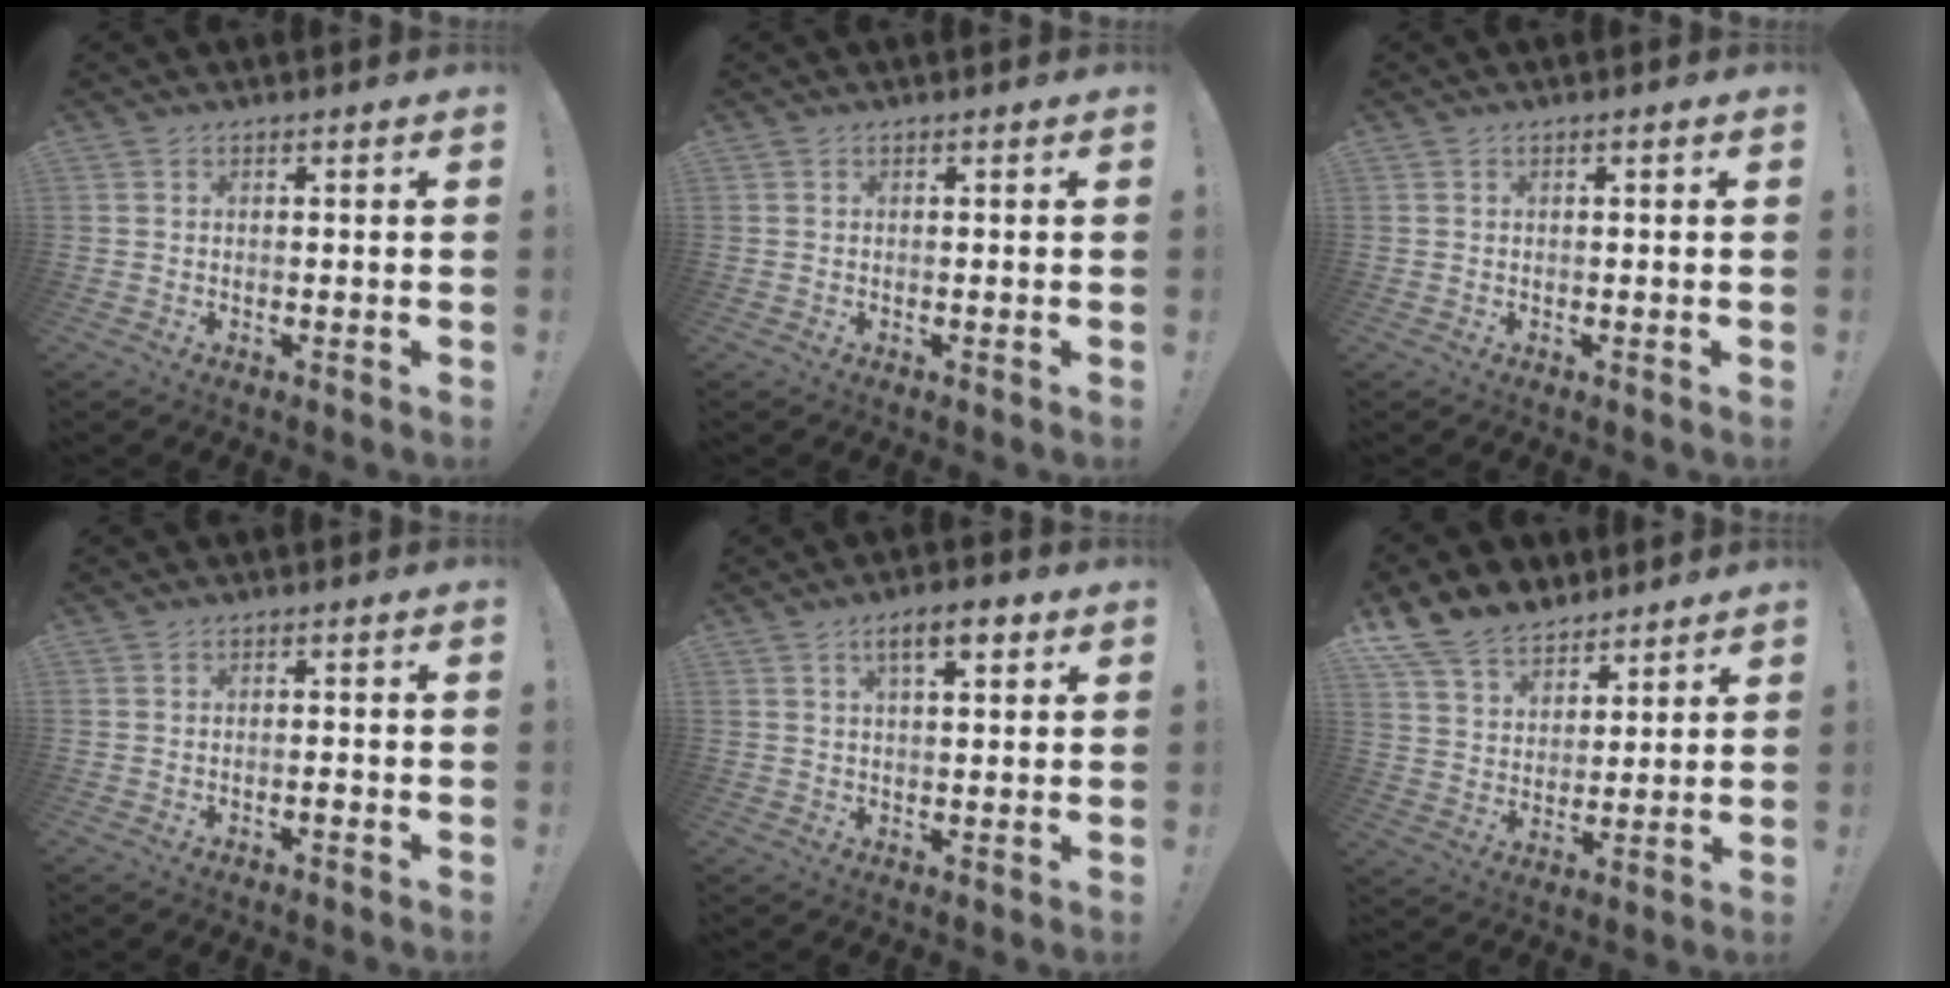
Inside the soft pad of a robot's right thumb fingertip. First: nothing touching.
{"total": 0.0}
{"total": 0.6, "force": [0.0, -0.1, 0.6], "torque": [-0.007, -0.003, -0.001]}
{"total": 1.4, "force": [-1.0, 0.4, 1.0], "torque": [-0.015, 0.001, -0.016]}
{"total": 6.7, "force": [3.2, 2.2, 5.4], "torque": [-0.072, -0.010, 0.047]}
{"total": 13.1, "force": [10.1, 7.7, 3.4], "torque": [-0.070, -0.070, 0.197]}